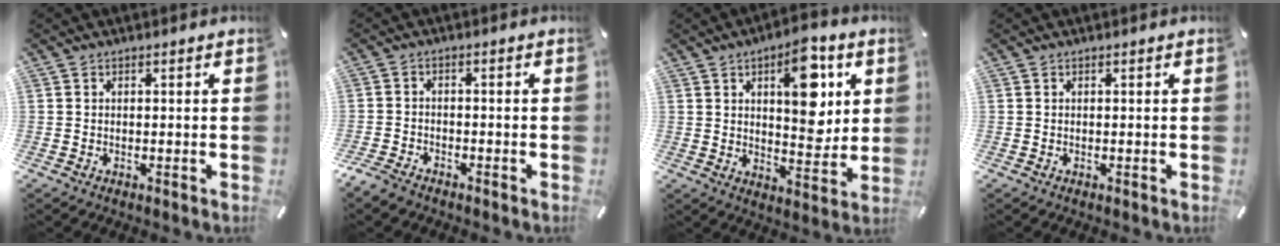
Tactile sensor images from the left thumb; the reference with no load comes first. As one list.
[{"total": 3.1, "force": [-2.8, 1.2, 0.7], "torque": [-0.031, 0.013, -0.061]}, {"total": 14.1, "force": [5.6, 7.0, 10.8], "torque": [-0.131, -0.026, 0.090]}, {"total": 0.0}]